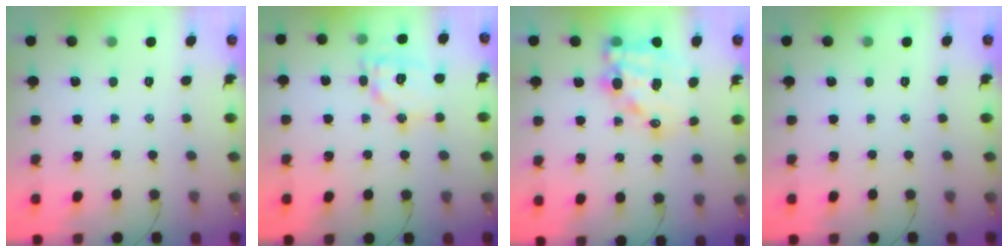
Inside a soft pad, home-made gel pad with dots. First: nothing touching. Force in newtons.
{"total": 12.4, "press": 12.4, "slide": 0.4}
{"total": 15.4, "press": 15.0, "slide": 3.2}
{"total": 0.0}